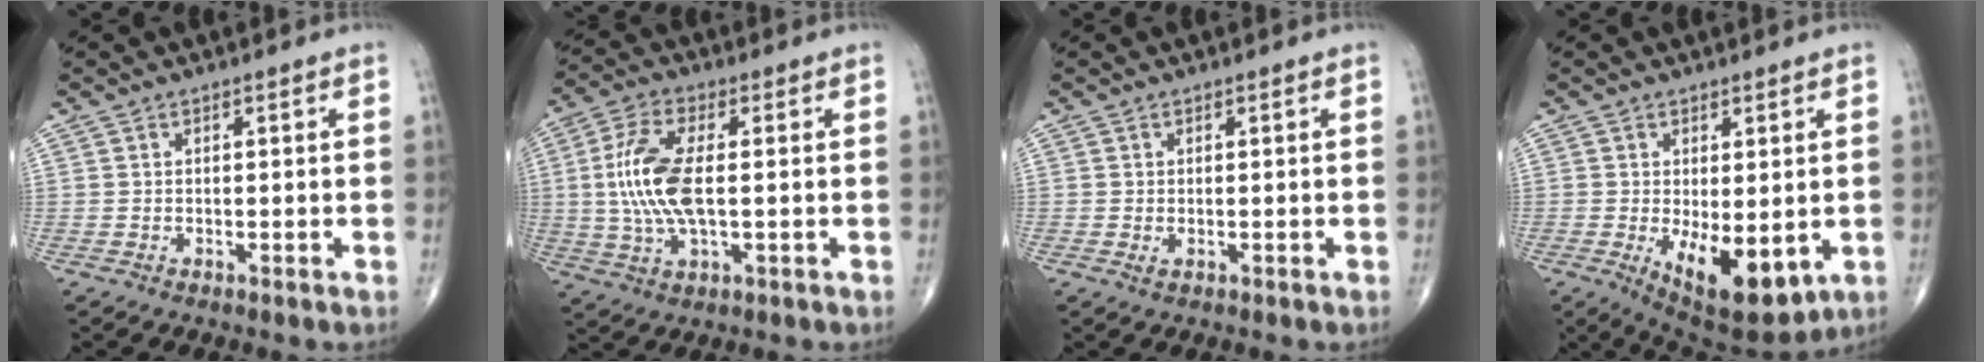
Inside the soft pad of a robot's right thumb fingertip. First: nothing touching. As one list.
[{"total": 12.1, "force": [0.3, 5.1, 11.0], "torque": [-0.241, 0.004, 0.006]}, {"total": 0.7, "force": [-0.1, 0.4, 0.5], "torque": [-0.011, 0.003, 0.001]}, {"total": 11.5, "force": [-2.5, 5.2, 9.9], "torque": [-0.136, -0.022, -0.019]}]